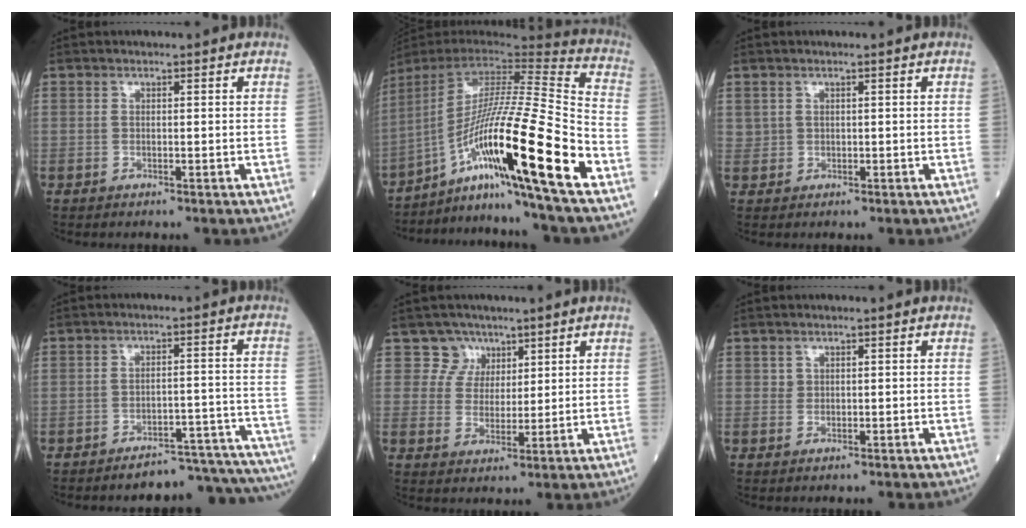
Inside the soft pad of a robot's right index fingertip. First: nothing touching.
{"total": 21.6, "force": [-10.4, -1.8, 18.9], "torque": [-0.337, -0.015, -0.190]}
{"total": 1.2, "force": [0.6, 1.1, 0.1], "torque": [0.009, 0.004, 0.008]}
{"total": 14.3, "force": [-14.1, 0.8, 2.3], "torque": [0.012, 0.028, -0.171]}
{"total": 4.6, "force": [2.9, 3.5, -0.7], "torque": [0.019, -0.001, 0.050]}
{"total": 0.6, "force": [0.2, 0.5, 0.1], "torque": [0.005, 0.003, 0.001]}